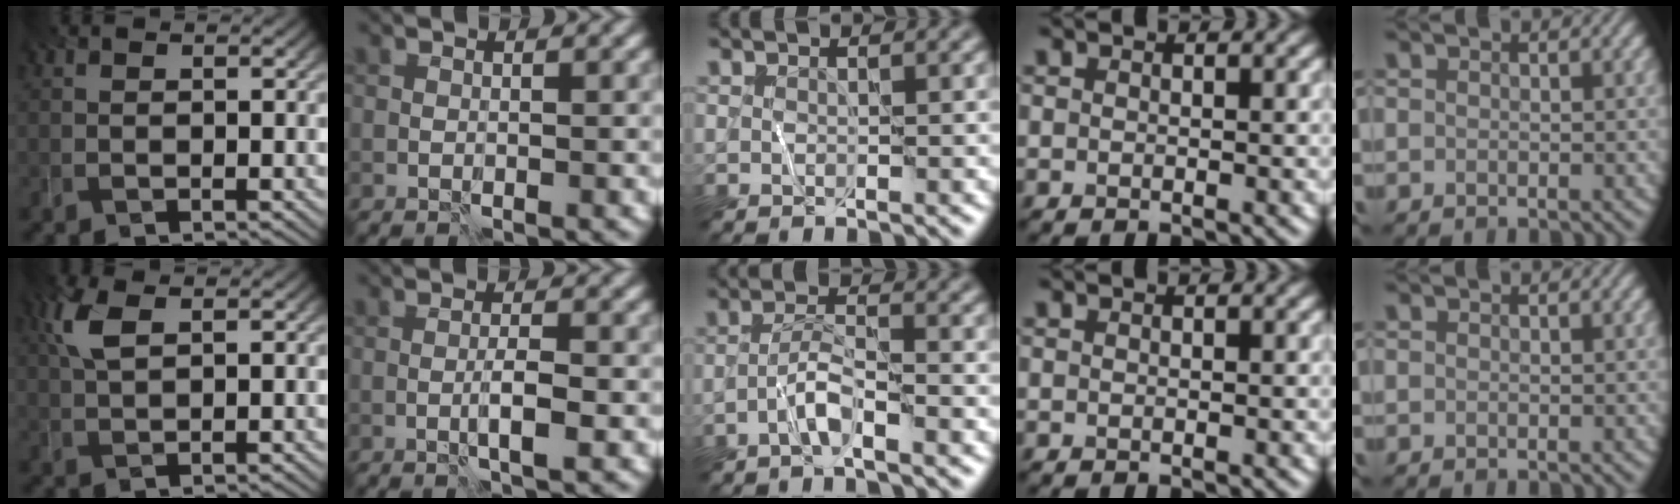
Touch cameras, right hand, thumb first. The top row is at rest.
{"thumb": {"total": 4.4, "force": [1.8, 1.8, 3.6], "torque": [-0.099, 0.009, 0.037]}, "index": {"total": 1.9, "force": [-0.4, 0.2, 1.8], "torque": [-0.031, 0.003, -0.011]}, "middle": {"total": 2.5, "force": [-1.6, 0.2, 1.9], "torque": [-0.036, 0.009, -0.038]}}